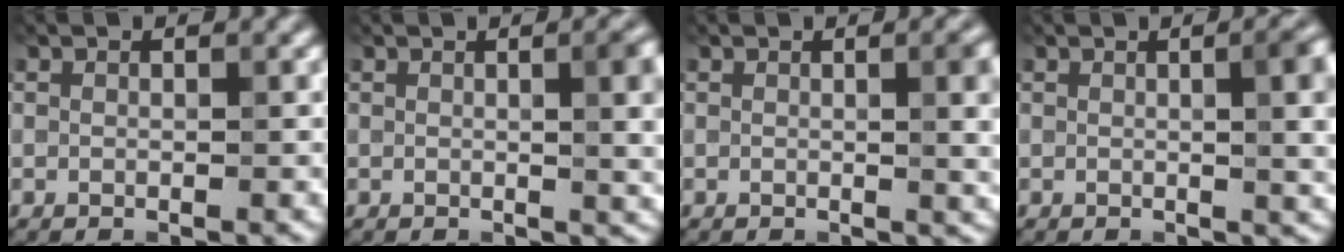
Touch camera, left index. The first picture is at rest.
{"total": 6.1, "force": [0.8, 2.3, 5.6], "torque": [-0.041, 0.010, 0.011]}
{"total": 5.4, "force": [0.6, 2.0, 5.0], "torque": [-0.040, 0.007, 0.010]}
{"total": 6.8, "force": [0.8, 2.6, 6.2], "torque": [-0.042, 0.012, 0.010]}